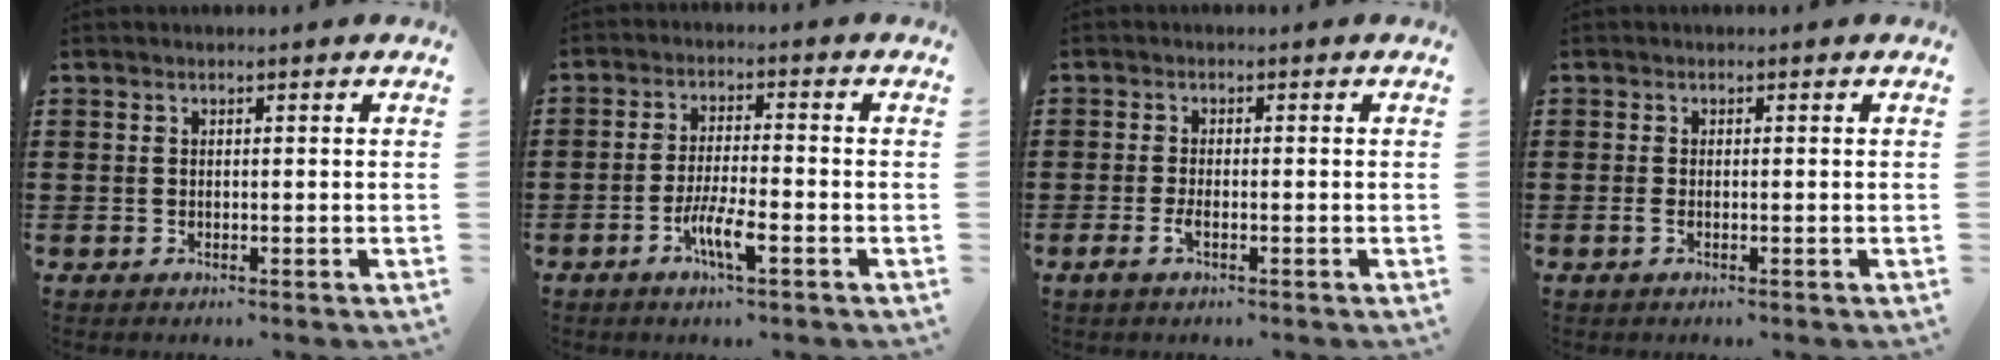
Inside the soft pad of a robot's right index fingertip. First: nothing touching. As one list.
[{"total": 5.5, "force": [-2.7, 0.8, 4.7], "torque": [-0.098, -0.008, -0.050]}, {"total": 1.9, "force": [-1.0, 0.4, 1.6], "torque": [-0.043, -0.008, -0.022]}, {"total": 0.8, "force": [-0.3, 0.1, 0.7], "torque": [-0.014, -0.003, -0.005]}]